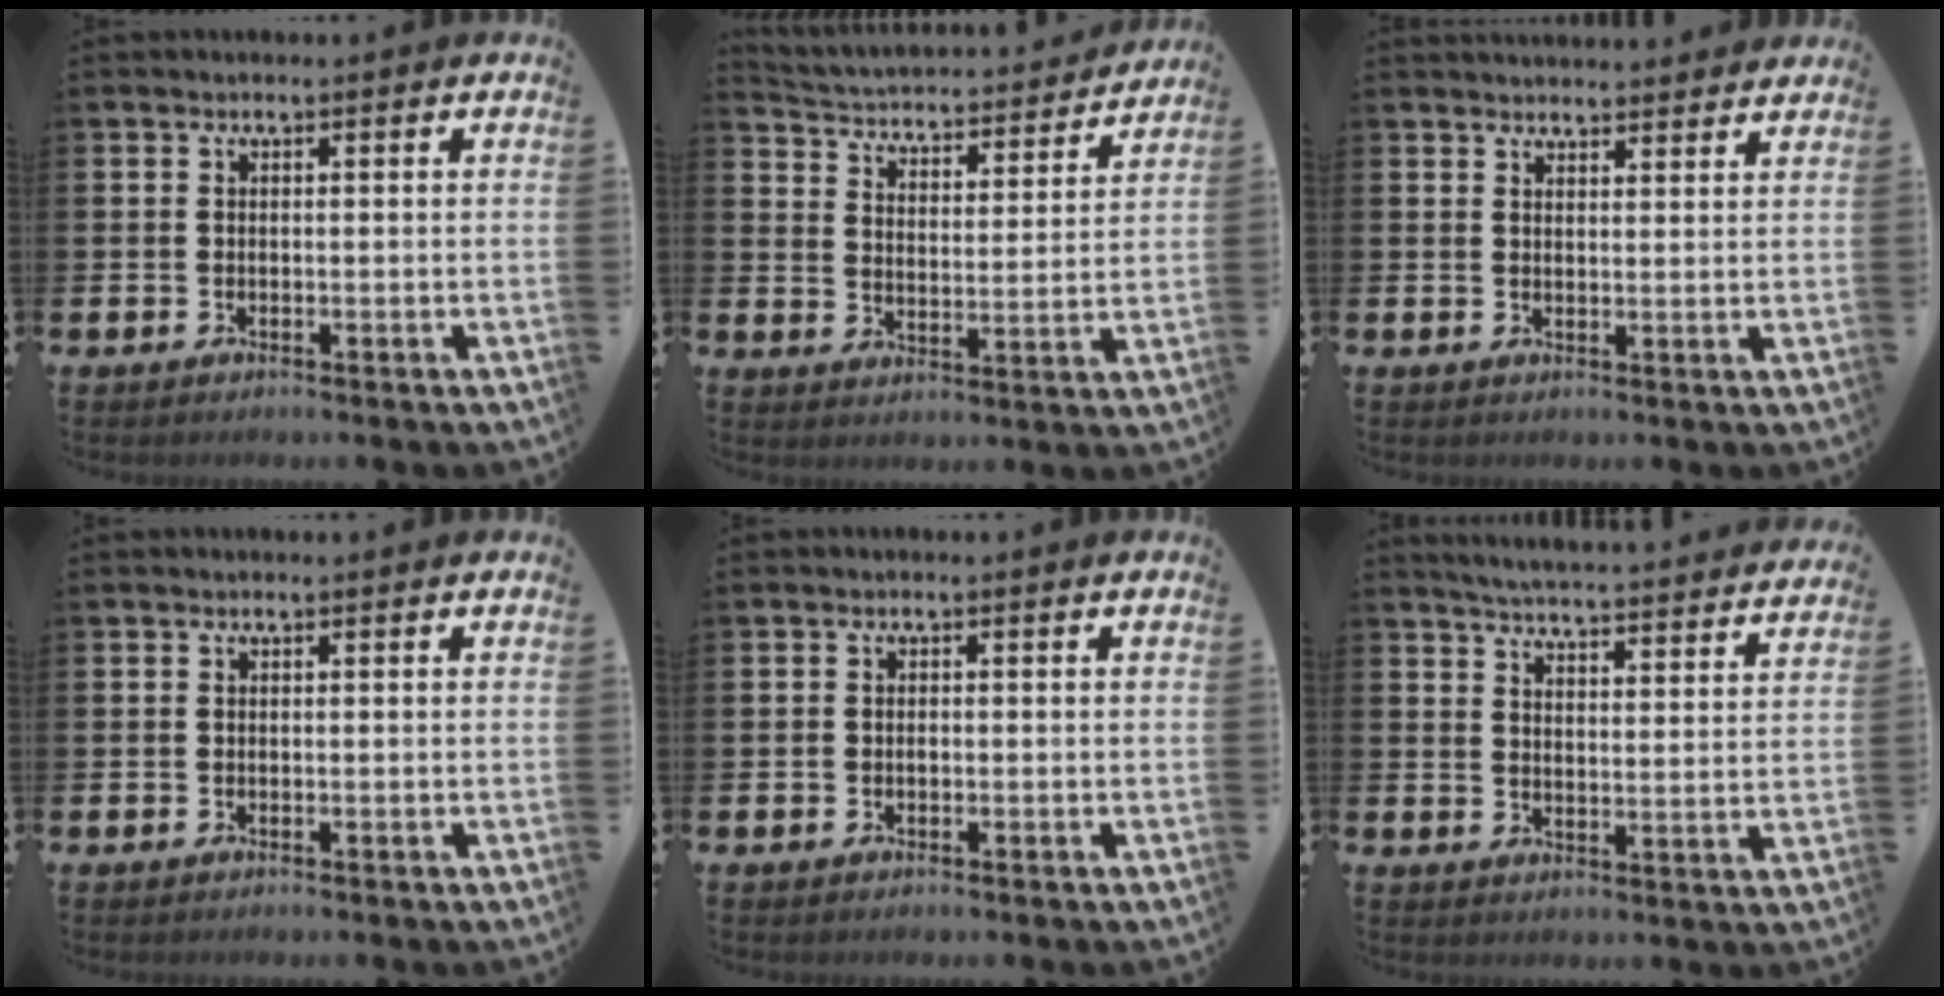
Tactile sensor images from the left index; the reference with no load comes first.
{"total": 3.6, "force": [3.5, 0.8, 0.4], "torque": [-0.032, -0.040, 0.051]}
{"total": 3.0, "force": [2.9, 0.3, -0.1], "torque": [0.002, -0.016, 0.053]}
{"total": 0.0}
{"total": 0.6, "force": [-0.2, 0.5, 0.3], "torque": [-0.007, 0.004, -0.005]}
{"total": 5.4, "force": [5.3, -0.1, 0.7], "torque": [-0.034, -0.043, 0.092]}